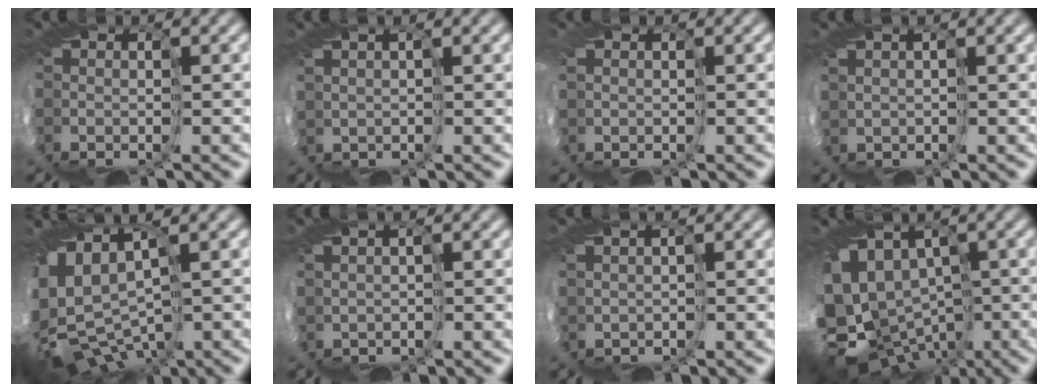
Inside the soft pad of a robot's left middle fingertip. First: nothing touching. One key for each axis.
{"total": 2.5, "fx": 1.2, "fy": -1.7, "fz": -1.5, "tx": 0.028, "ty": 0.009, "tz": 0.024}
{"total": 1.0, "fx": 0.2, "fy": 0.8, "fz": 0.7, "tx": -0.005, "ty": 0.008, "tz": 0.000}
{"total": 2.5, "fx": 1.2, "fy": -1.6, "fz": -1.5, "tx": 0.026, "ty": 0.009, "tz": 0.024}
{"total": 2.7, "fx": 1.0, "fy": 1.3, "fz": 2.1, "tx": -0.062, "ty": -0.004, "tz": 0.040}
{"total": 1.9, "fx": 0.8, "fy": -1.1, "fz": -1.3, "tx": 0.022, "ty": 0.003, "tz": 0.020}
{"total": 2.2, "fx": 0.8, "fy": -1.3, "fz": -1.5, "tx": 0.029, "ty": 0.005, "tz": 0.018}
{"total": 9.8, "fx": -3.6, "fy": 8.8, "fz": 2.5, "tx": -0.072, "ty": -0.023, "tz": -0.041}